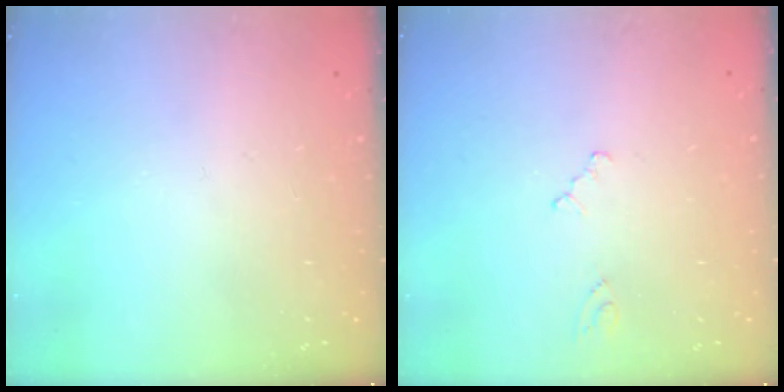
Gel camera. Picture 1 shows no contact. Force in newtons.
{"total": 0.0}